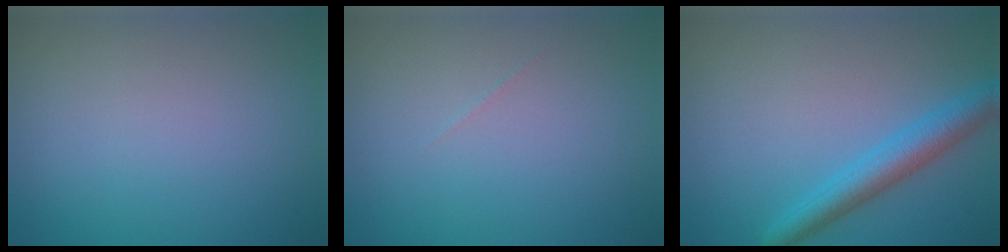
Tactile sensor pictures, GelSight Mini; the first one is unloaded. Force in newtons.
{"total": 0.0}
{"total": 3.7, "press": 3.7, "slide": 0.1}